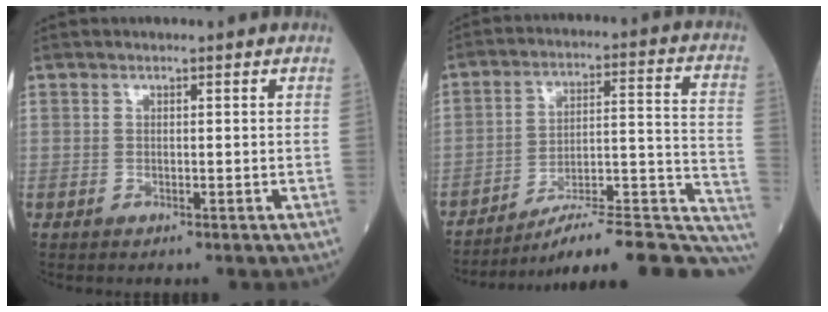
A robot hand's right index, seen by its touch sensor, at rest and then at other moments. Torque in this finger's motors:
{"motor_torque": [-0.15, -0.71, 0.19, 0.05]}